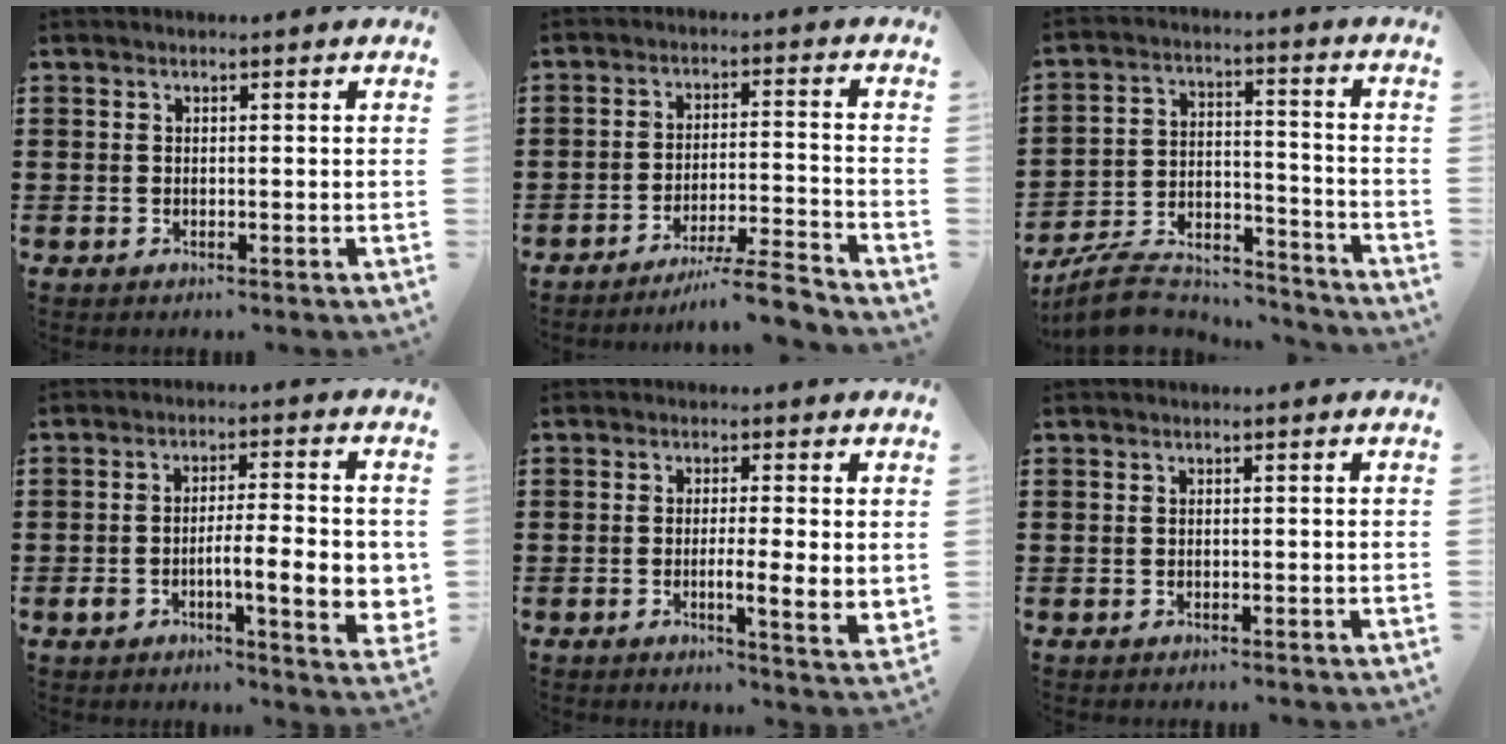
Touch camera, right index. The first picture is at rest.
{"total": 6.2, "force": [-5.6, -0.6, 2.7], "torque": [-0.049, -0.014, -0.108]}
{"total": 9.2, "force": [-8.5, 2.2, 2.8], "torque": [-0.055, 0.022, -0.163]}
{"total": 9.1, "force": [-1.9, 2.6, 8.6], "torque": [-0.130, -0.003, -0.032]}
{"total": 4.2, "force": [-0.2, 0.7, 4.2], "torque": [-0.069, -0.003, -0.007]}
{"total": 0.0}